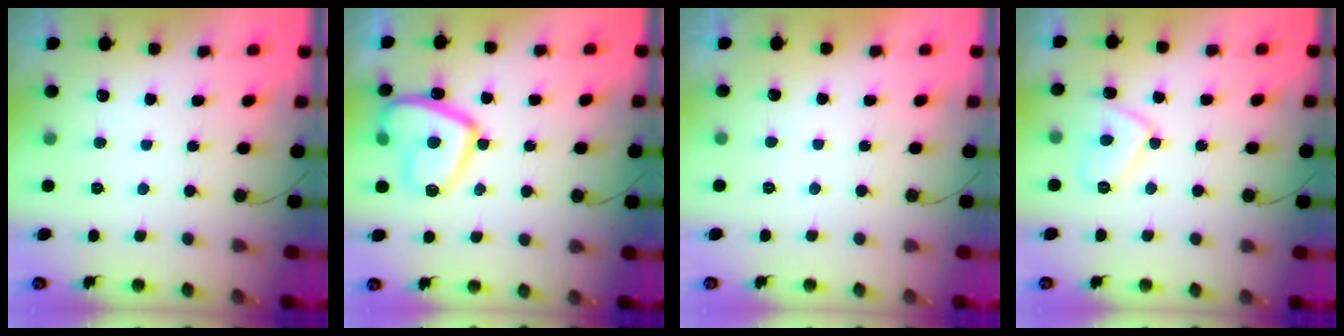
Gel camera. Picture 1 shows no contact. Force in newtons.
{"total": 15.0, "press": 14.9, "slide": 1.6}
{"total": 1.2, "press": 1.1, "slide": 0.4}
{"total": 8.3, "press": 8.2, "slide": 1.1}